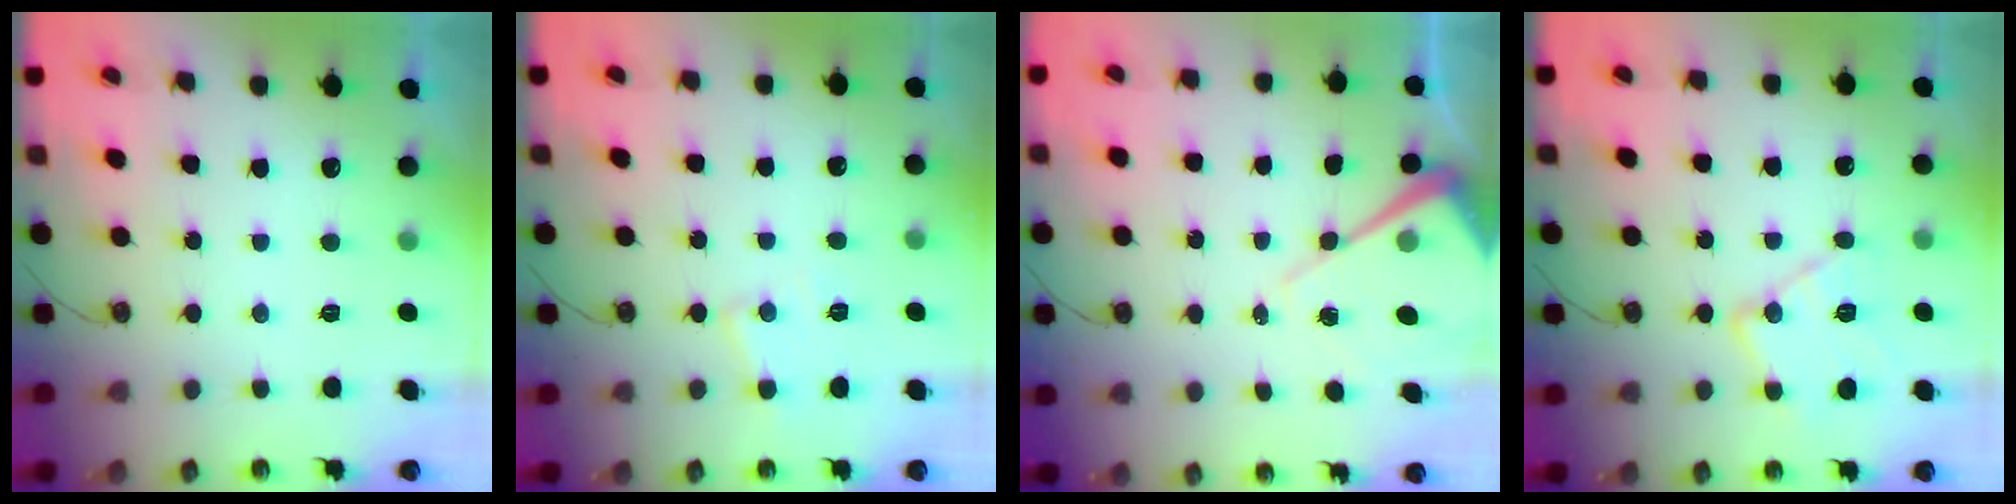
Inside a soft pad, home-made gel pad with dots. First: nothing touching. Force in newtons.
{"total": 6.8, "press": 6.8, "slide": 0.4}
{"total": 9.4, "press": 9.4, "slide": 0.8}
{"total": 14.6, "press": 14.6, "slide": 0.6}